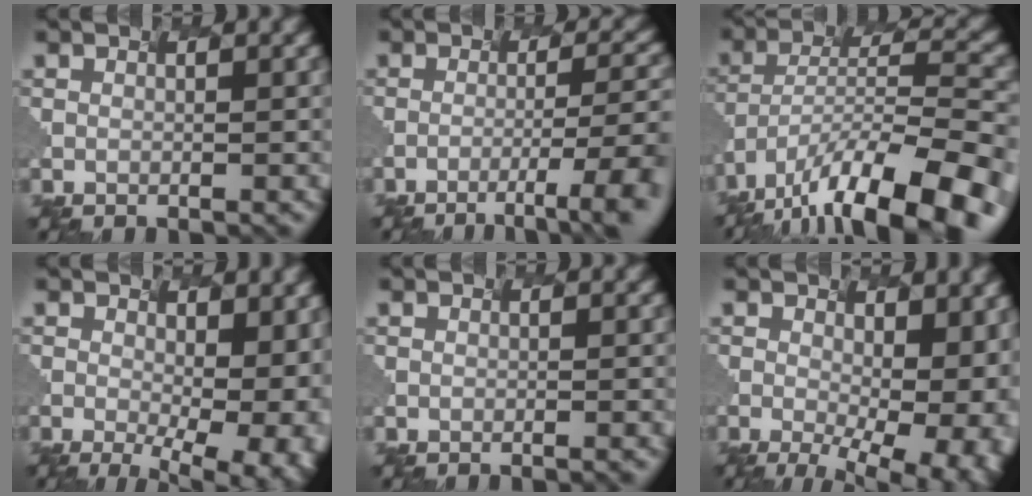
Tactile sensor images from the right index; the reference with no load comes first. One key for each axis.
{"total": 6.8, "fx": -3.9, "fy": 0.7, "fz": 5.5, "tx": -0.101, "ty": -0.009, "tz": -0.021}
{"total": 13.6, "fx": -10.9, "fy": 3.0, "fz": 7.6, "tx": -0.174, "ty": -0.005, "tz": -0.155}
{"total": 7.1, "fx": -0.4, "fy": 3.2, "fz": 6.3, "tx": -0.076, "ty": -0.026, "tz": 0.034}
{"total": 0.6, "fx": -0.5, "fy": 0.1, "fz": 0.4, "tx": 0.002, "ty": 0.003, "tz": -0.002}
{"total": 9.6, "fx": -0.6, "fy": 4.6, "fz": 8.4, "tx": -0.111, "ty": -0.027, "tz": 0.041}